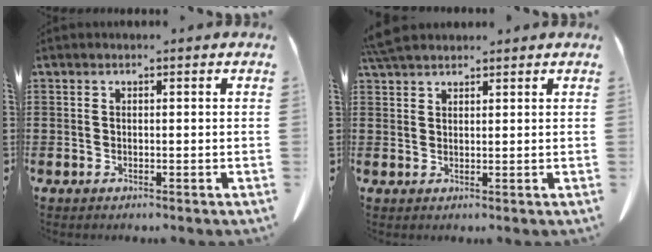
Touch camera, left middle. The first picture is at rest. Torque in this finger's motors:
{"motor_torque": [0.79, -0.77, 0.31, 0.09]}